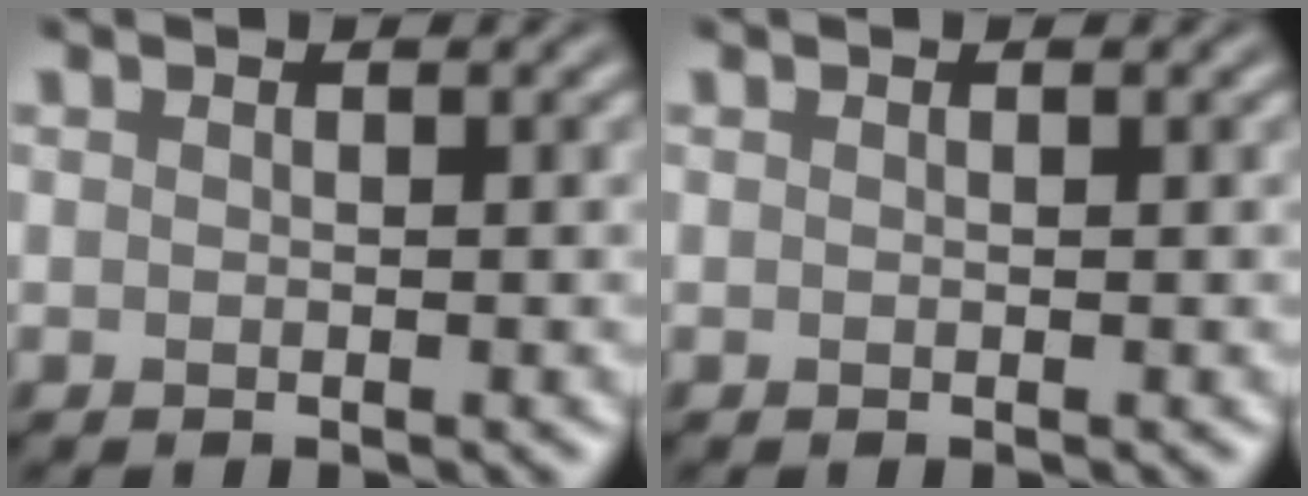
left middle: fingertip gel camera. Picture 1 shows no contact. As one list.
[{"total": 0.0}]